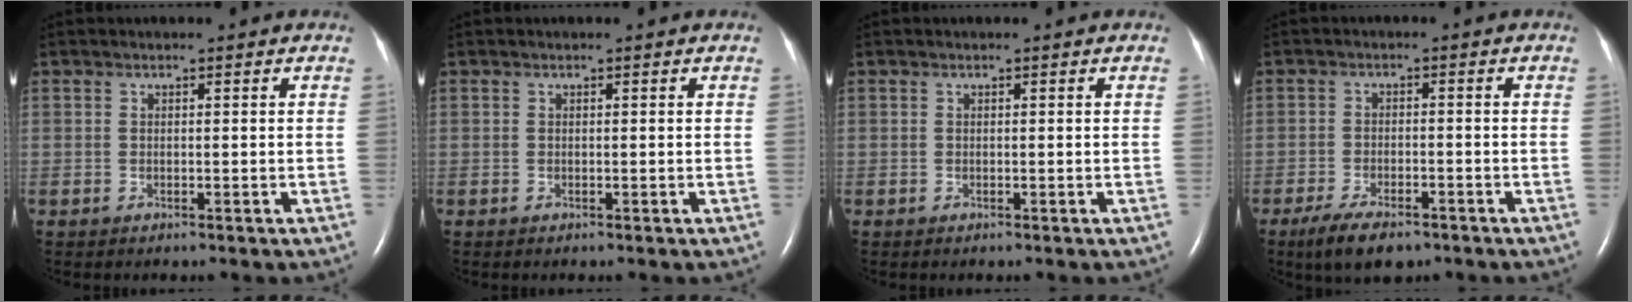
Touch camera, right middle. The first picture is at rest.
{"total": 0.0}
{"total": 0.0}
{"total": 6.9, "force": [-4.9, 2.4, 4.2], "torque": [-0.082, -0.010, -0.081]}